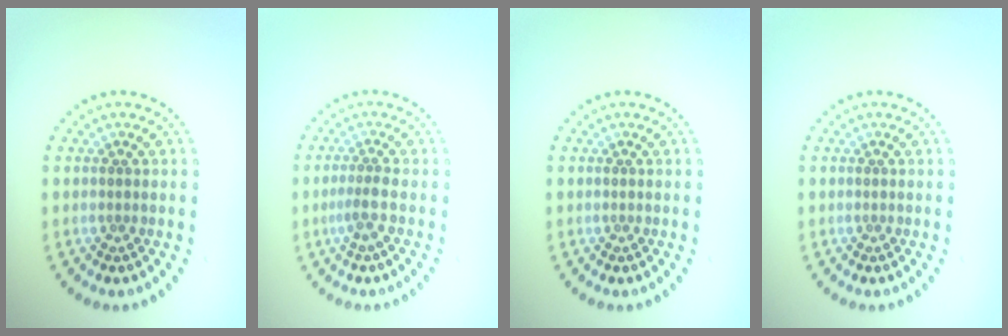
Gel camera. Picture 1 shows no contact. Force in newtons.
{"total": 1.8, "press": 1.2, "slide": 1.3}
{"total": 0.0}
{"total": 0.0}